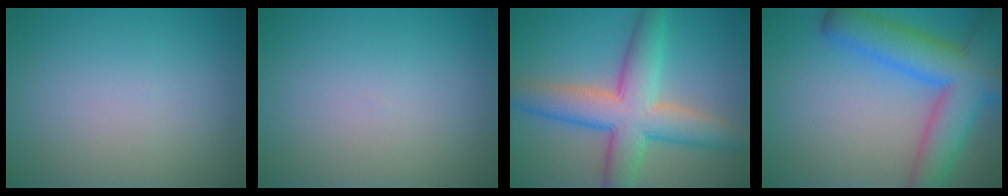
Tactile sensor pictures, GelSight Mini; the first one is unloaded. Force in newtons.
{"total": 0.0}
{"total": 8.3, "press": 8.3, "slide": 0.2}
{"total": 9.6, "press": 9.6, "slide": 0.4}